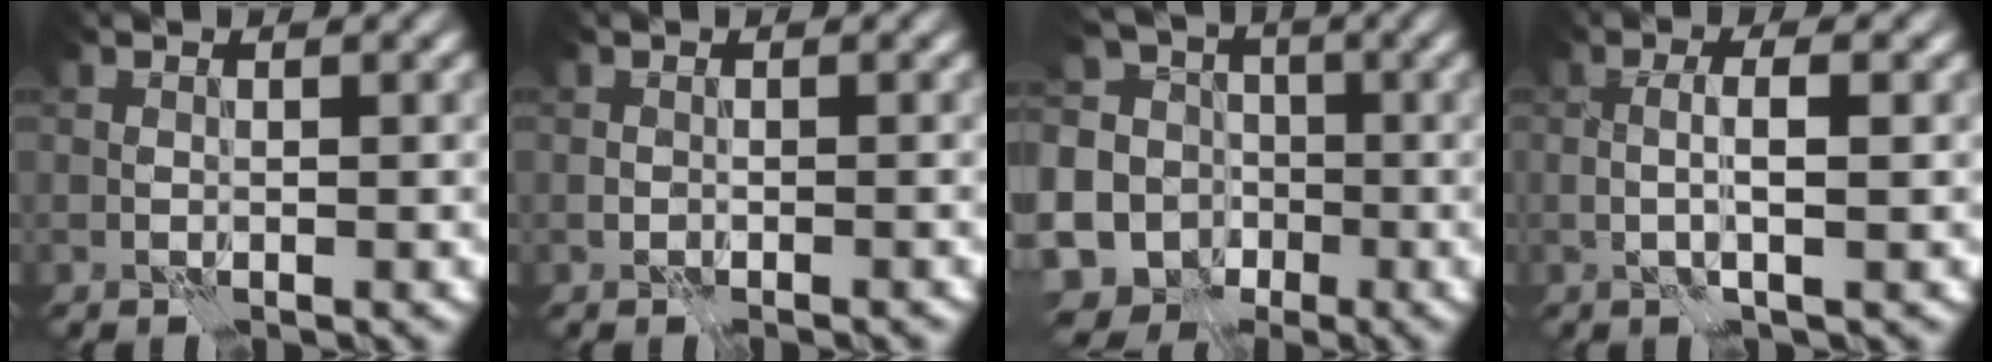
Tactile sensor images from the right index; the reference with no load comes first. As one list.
[{"total": 0.8, "force": [-0.8, 0.2, 0.1], "torque": [-0.001, 0.001, -0.015]}, {"total": 13.2, "force": [-4.5, 11.4, 5.0], "torque": [-0.125, 0.004, -0.091]}, {"total": 2.2, "force": [0.0, 0.1, 2.2], "torque": [-0.038, 0.004, -0.002]}]